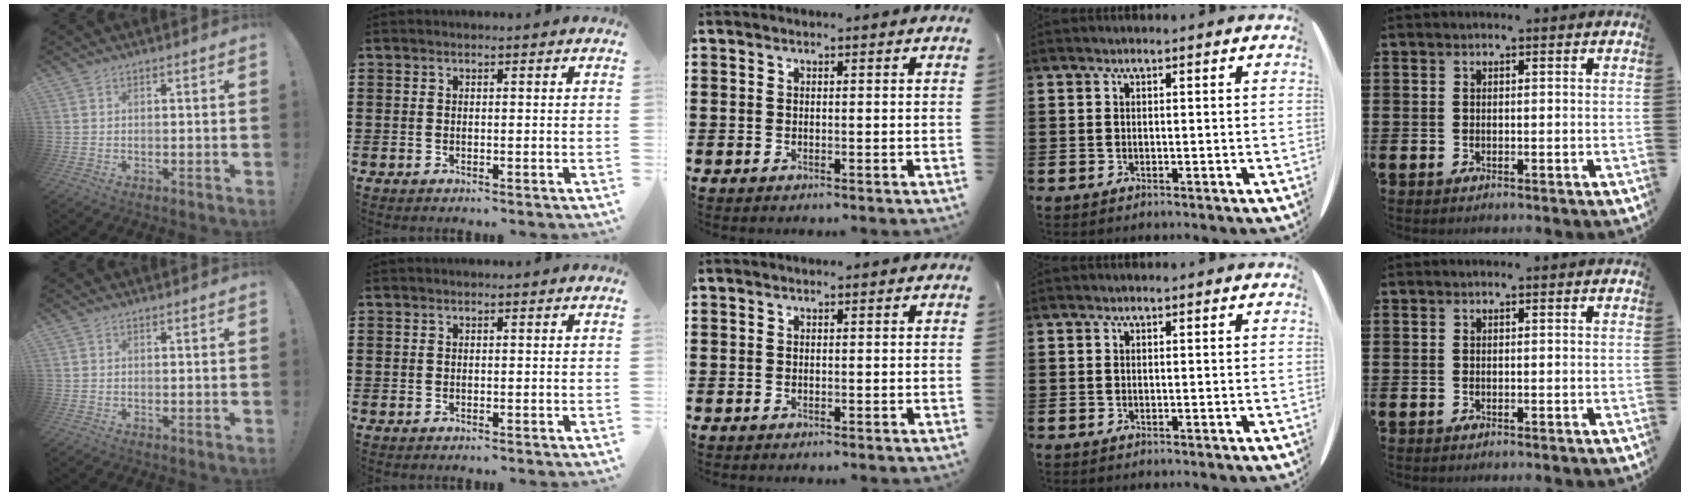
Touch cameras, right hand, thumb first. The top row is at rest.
{}